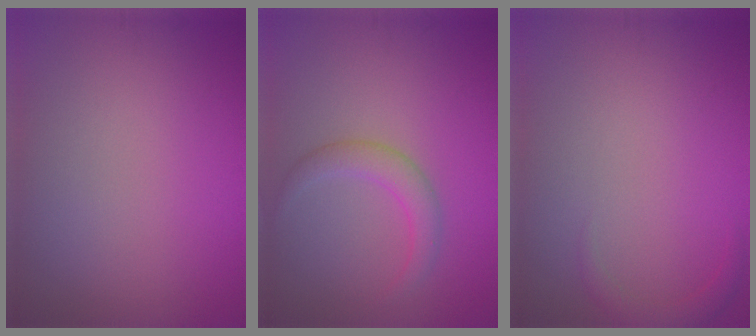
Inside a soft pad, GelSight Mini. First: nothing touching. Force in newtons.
{"total": 2.4, "press": 2.4, "slide": 0.1}
{"total": 1.2, "press": 1.2, "slide": 0.2}